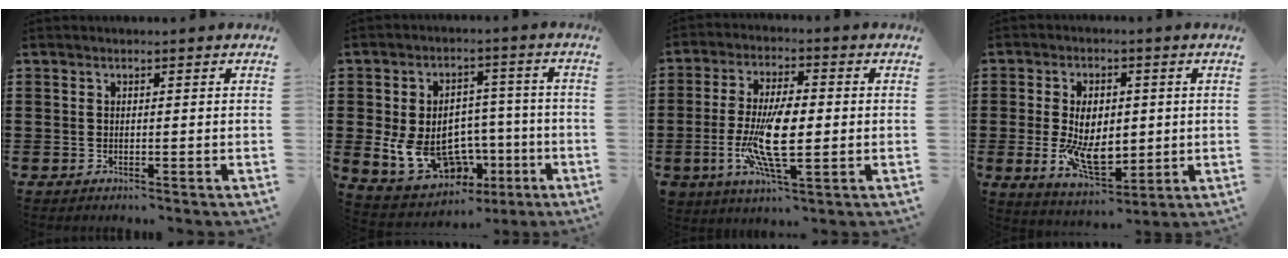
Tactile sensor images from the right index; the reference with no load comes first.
{"total": 10.8, "force": [-2.5, 8.4, 6.3], "torque": [-0.119, 0.010, -0.036]}
{"total": 11.4, "force": [-1.4, 4.2, 10.5], "torque": [-0.227, -0.011, -0.027]}
{"total": 9.2, "force": [-0.7, 5.4, 7.3], "torque": [-0.149, 0.000, -0.018]}